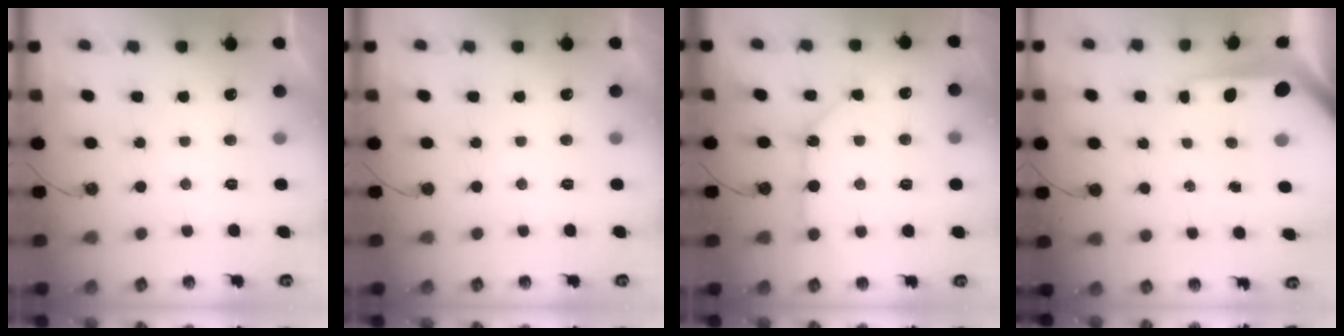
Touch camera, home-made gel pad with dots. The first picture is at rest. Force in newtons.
{"total": 0.0}
{"total": 11.8, "press": 11.7, "slide": 1.3}
{"total": 10.1, "press": 10.0, "slide": 1.0}